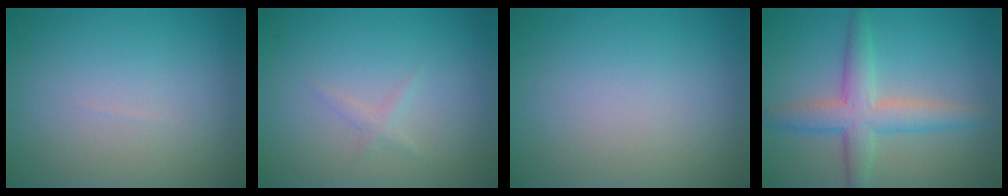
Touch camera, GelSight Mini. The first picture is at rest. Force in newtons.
{"total": 0.8, "press": 0.8, "slide": 0.0}
{"total": 0.0}
{"total": 4.5, "press": 4.5, "slide": 0.1}